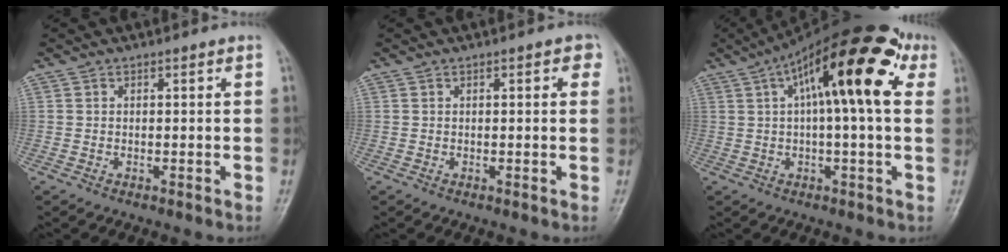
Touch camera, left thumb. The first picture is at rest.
{"total": 2.2, "force": [0.8, 1.0, 1.8], "torque": [-0.014, 0.002, 0.004]}
{"total": 19.2, "force": [5.9, 5.8, 17.3], "torque": [-0.258, 0.039, 0.080]}